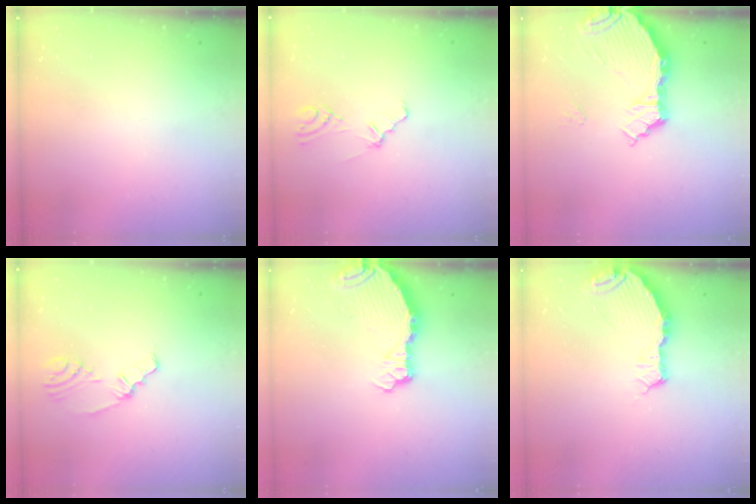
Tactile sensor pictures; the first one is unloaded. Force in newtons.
{"total": 2.8, "press": 2.8, "slide": 0.7}
{"total": 7.3, "press": 5.8, "slide": 4.4}
{"total": 2.1, "press": 1.7, "slide": 1.2}
{"total": 5.4, "press": 5.3, "slide": 0.6}
{"total": 6.7, "press": 6.0, "slide": 2.9}